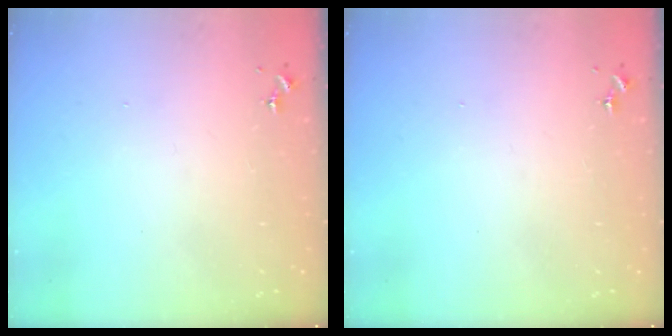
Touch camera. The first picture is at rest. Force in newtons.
{"total": 0.0}